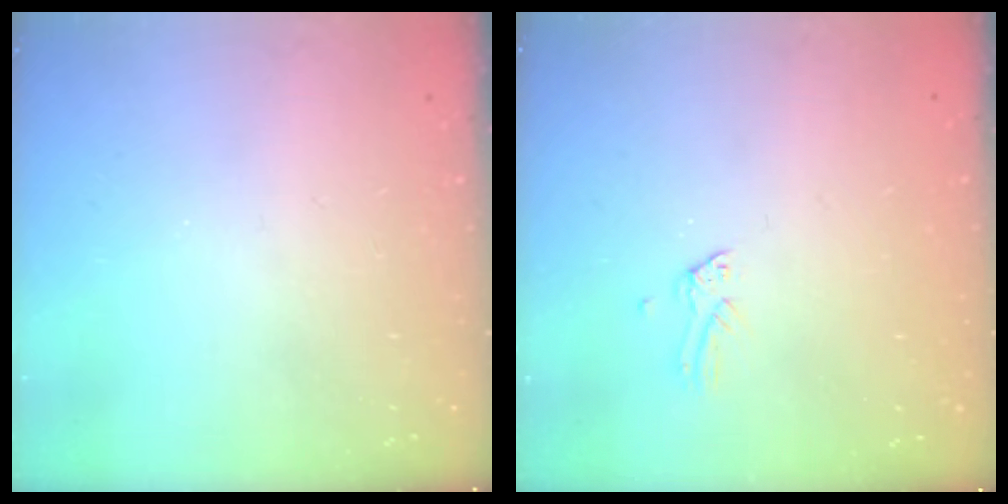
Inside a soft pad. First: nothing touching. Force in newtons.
{"total": 0.0}